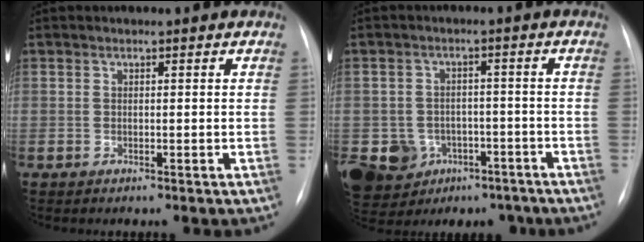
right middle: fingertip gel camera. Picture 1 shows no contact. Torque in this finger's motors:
{"motor_torque": [0.70, -0.68, 0.03, 0.02]}